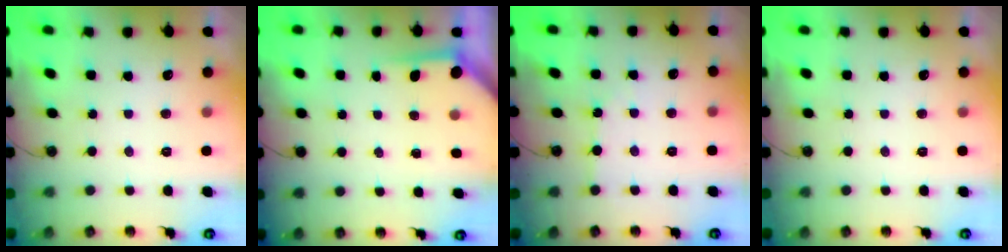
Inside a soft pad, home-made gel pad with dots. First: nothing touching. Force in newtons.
{"total": 3.6, "press": 3.5, "slide": 0.4}
{"total": 2.7, "press": 2.7, "slide": 0.4}
{"total": 0.0}